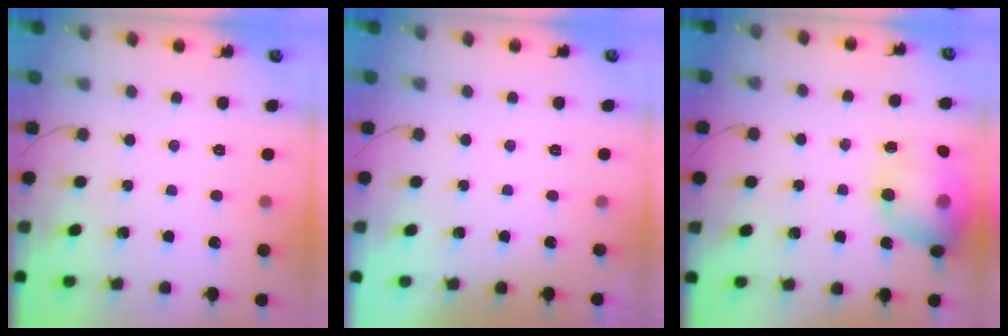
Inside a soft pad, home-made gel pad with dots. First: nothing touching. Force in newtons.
{"total": 0.0}
{"total": 17.4, "press": 17.3, "slide": 2.0}